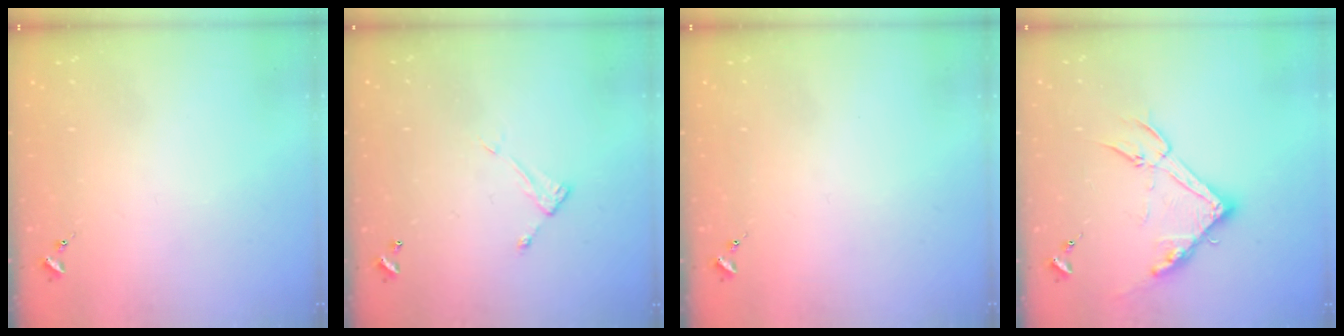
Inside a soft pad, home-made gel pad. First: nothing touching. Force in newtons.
{"total": 5.0, "press": 5.0, "slide": 0.4}
{"total": 0.0}
{"total": 16.1, "press": 16.1, "slide": 0.6}